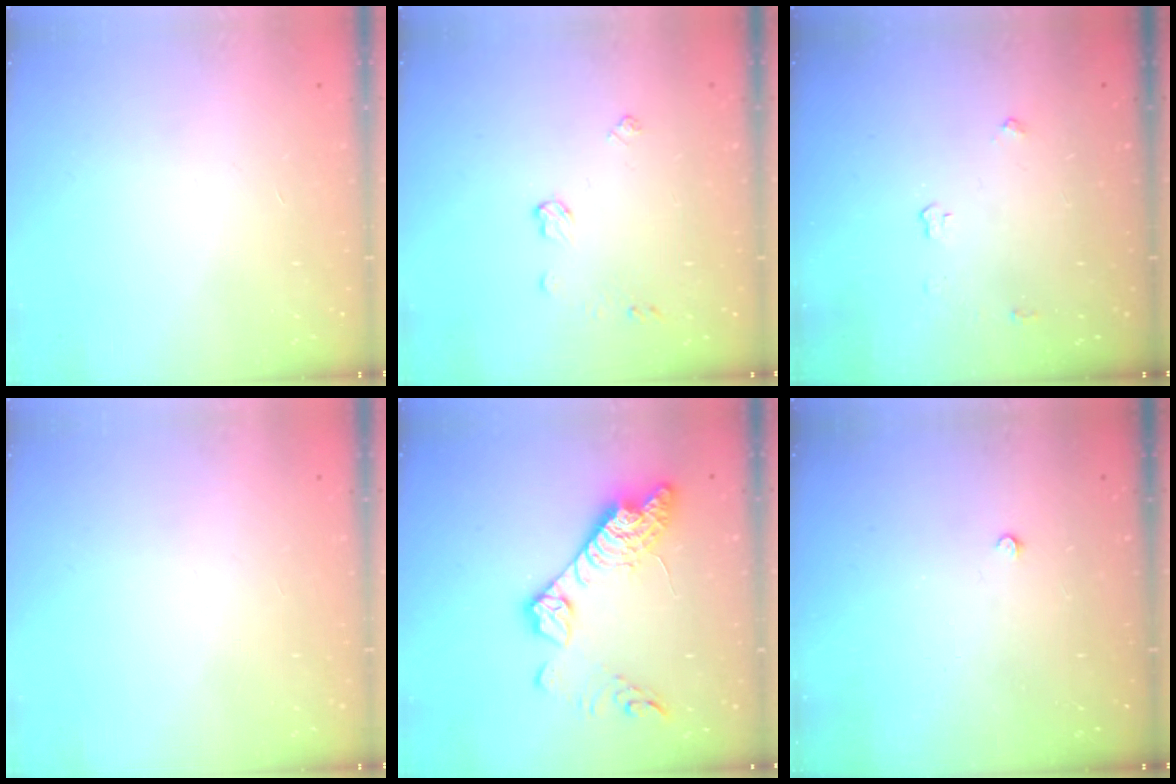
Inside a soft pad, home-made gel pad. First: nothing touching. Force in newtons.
{"total": 5.2, "press": 5.2, "slide": 0.3}
{"total": 3.3, "press": 3.2, "slide": 0.4}
{"total": 0.0}
{"total": 17.3, "press": 17.3, "slide": 0.9}
{"total": 2.3, "press": 2.3, "slide": 0.4}